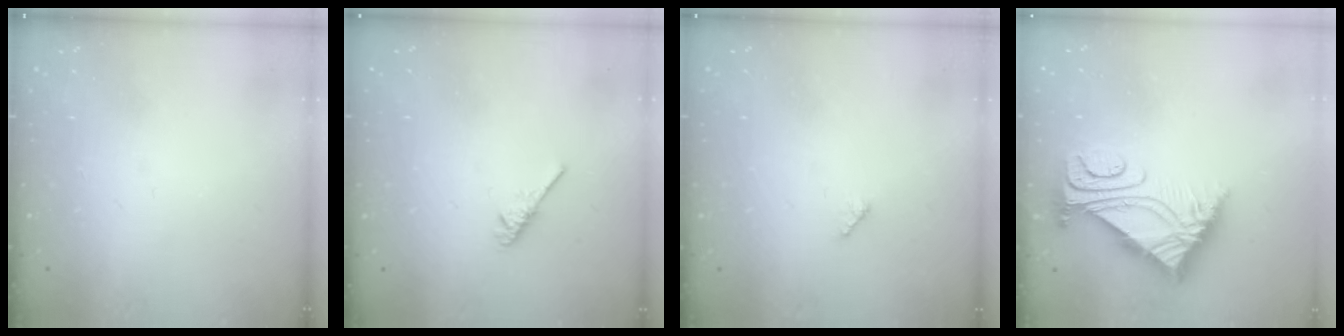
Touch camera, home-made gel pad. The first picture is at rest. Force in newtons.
{"total": 1.9, "press": 1.9, "slide": 0.4}
{"total": 2.9, "press": 2.9, "slide": 0.4}
{"total": 8.2, "press": 8.2, "slide": 0.8}